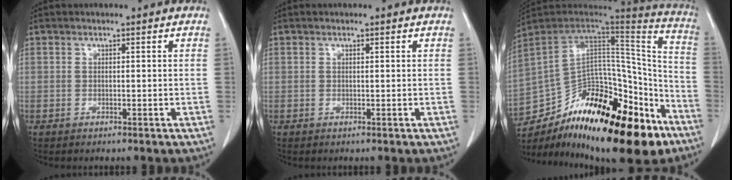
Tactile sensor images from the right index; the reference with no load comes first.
{"total": 0.0}
{"total": 33.2, "force": [-20.3, 13.0, 22.8], "torque": [-0.344, -0.006, -0.313]}